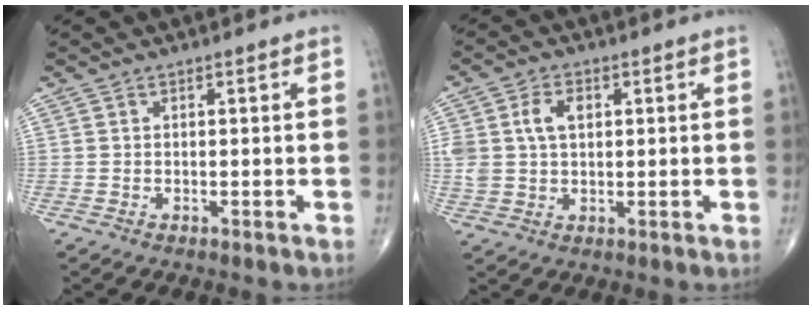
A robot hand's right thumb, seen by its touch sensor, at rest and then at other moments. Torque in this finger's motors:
{"motor_torque": [1.00, 0.94, 0.59, 0.16, 0.09]}